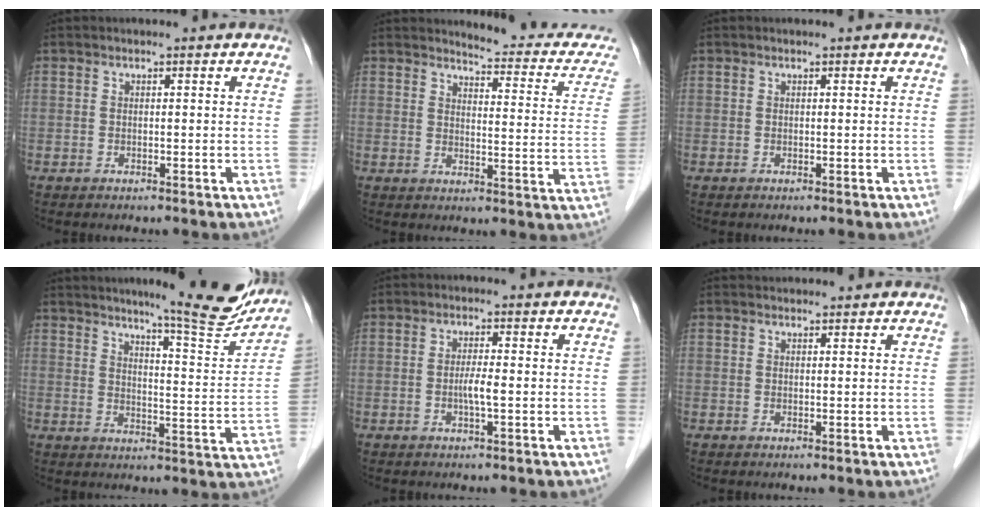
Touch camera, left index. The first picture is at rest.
{"total": 13.3, "force": [12.7, 1.7, 3.3], "torque": [-0.023, -0.057, 0.128]}
{"total": 0.0}
{"total": 14.8, "force": [13.4, 0.2, 6.3], "torque": [-0.081, -0.039, 0.169]}
{"total": 2.3, "force": [-0.4, 0.0, 2.3], "torque": [-0.045, -0.001, -0.008]}
{"total": 2.7, "force": [2.7, 0.5, 0.3], "torque": [-0.009, 0.026, 0.038]}